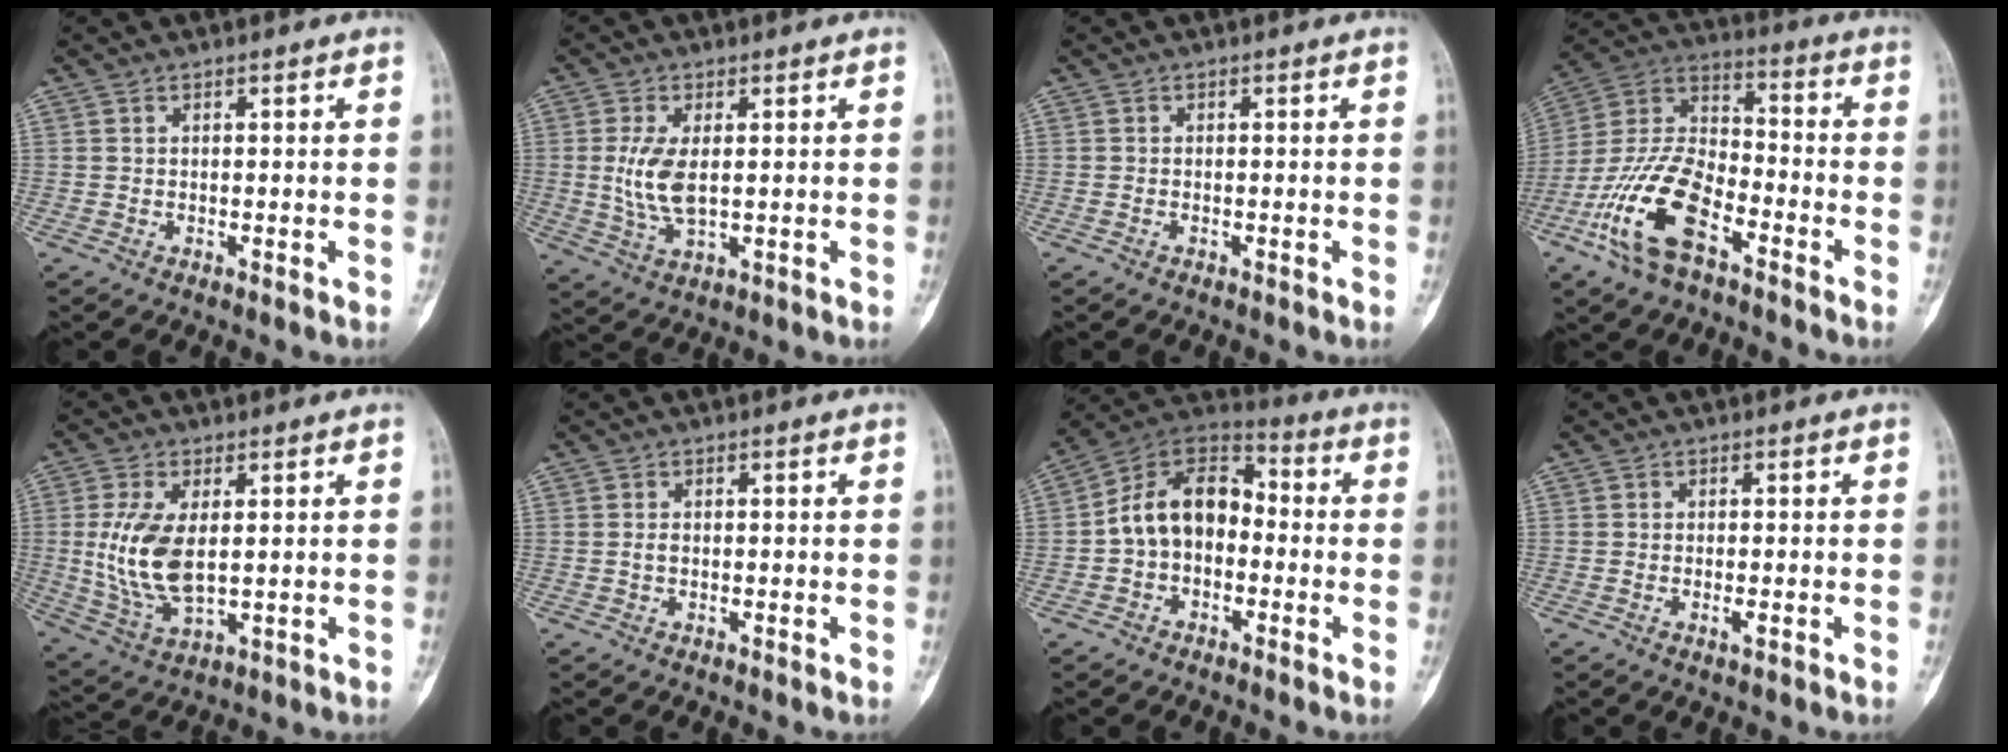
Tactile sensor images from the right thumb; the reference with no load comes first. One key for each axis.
{"total": 6.9, "fx": 0.6, "fy": 3.1, "fz": 6.2, "tx": -0.132, "ty": -0.010, "tz": 0.017}
{"total": 0.0}
{"total": 17.0, "fx": -8.5, "fy": 8.0, "fz": 12.3, "tx": -0.242, "ty": 0.048, "tz": -0.171}
{"total": 11.8, "fx": 1.0, "fy": 6.1, "fz": 10.1, "tx": -0.204, "ty": -0.013, "tz": 0.031}
{"total": 0.9, "fx": -0.1, "fy": 0.6, "fz": 0.6, "tx": -0.008, "ty": 0.000, "tz": -0.004}
{"total": 12.9, "fx": -1.4, "fy": 9.2, "fz": 8.9, "tx": -0.125, "ty": 0.045, "tz": -0.044}
{"total": 1.3, "fx": -0.6, "fy": 0.3, "fz": 1.1, "tx": -0.014, "ty": -0.003, "tz": -0.013}